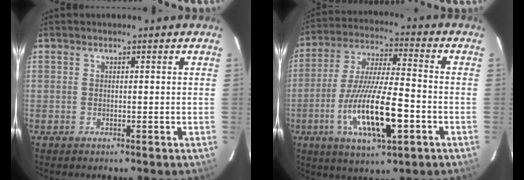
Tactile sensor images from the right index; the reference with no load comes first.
{"total": 16.8, "force": [-5.9, 3.8, 15.3], "torque": [-0.308, -0.018, -0.105]}